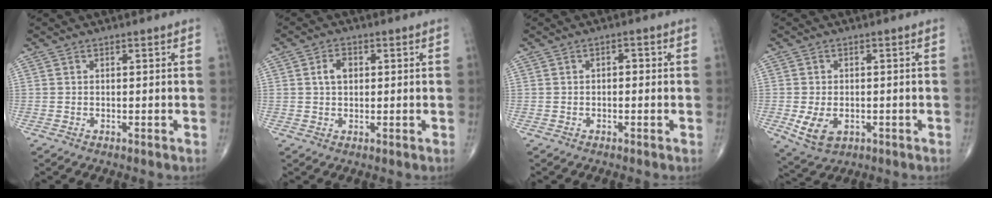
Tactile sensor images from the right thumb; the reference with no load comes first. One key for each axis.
{"total": 3.4, "fx": 0.7, "fy": 2.2, "fz": 2.4, "tx": -0.041, "ty": 0.005, "tz": 0.013}
{"total": 1.3, "fx": 0.0, "fy": 0.7, "fz": 1.1, "tx": -0.010, "ty": 0.006, "tz": -0.005}
{"total": 6.5, "fx": -1.7, "fy": 4.2, "fz": 4.7, "tx": -0.082, "ty": -0.003, "tz": -0.018}